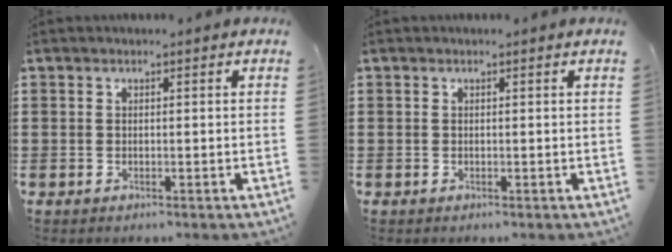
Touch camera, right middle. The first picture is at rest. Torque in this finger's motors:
{"motor_torque": [-0.16, -0.16, 0.00, 0.00]}